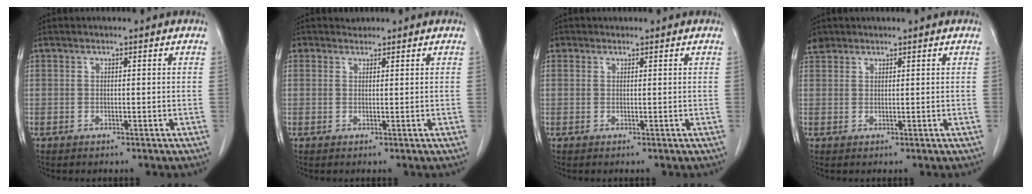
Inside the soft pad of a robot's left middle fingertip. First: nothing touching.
{"total": 1.3, "force": [1.1, 0.8, -0.2], "torque": [0.003, 0.008, 0.015]}
{"total": 1.1, "force": [0.7, 0.8, 0.0], "torque": [0.004, 0.004, 0.009]}
{"total": 1.9, "force": [1.6, 1.0, 0.0], "torque": [-0.002, 0.009, 0.029]}